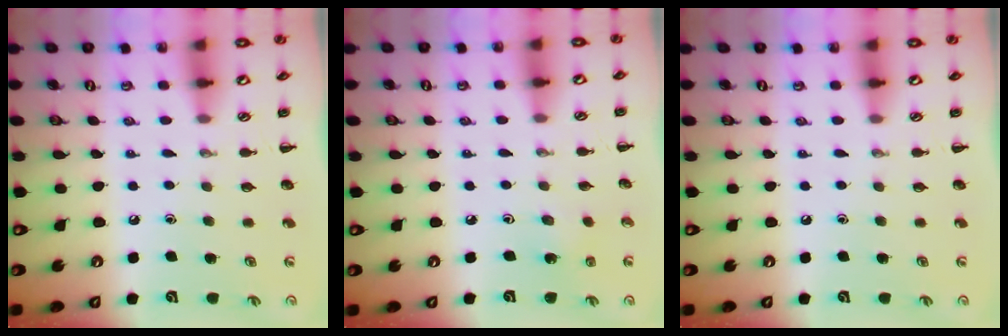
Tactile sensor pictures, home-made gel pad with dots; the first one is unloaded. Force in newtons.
{"total": 1.1, "press": 1.0, "slide": 0.5}
{"total": 0.0}